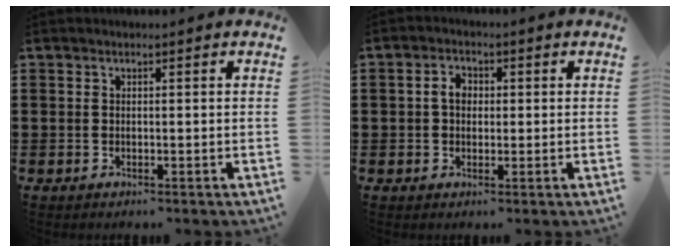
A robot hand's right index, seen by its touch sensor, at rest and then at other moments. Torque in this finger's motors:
{"motor_torque": [0.38, -0.32, 0.14, 0.05]}